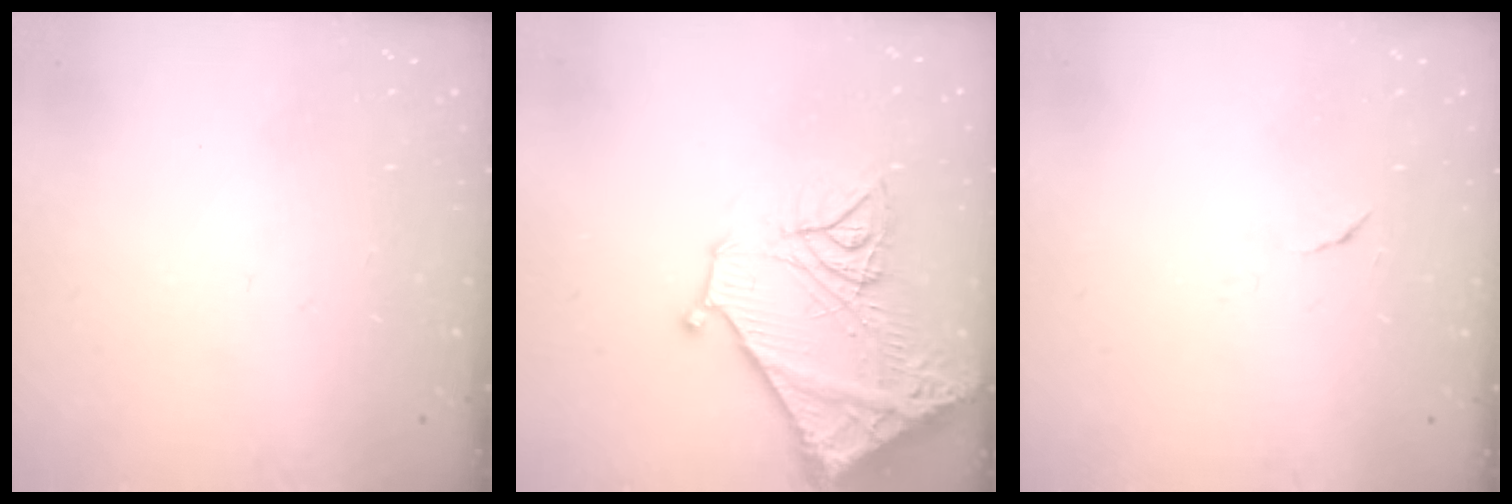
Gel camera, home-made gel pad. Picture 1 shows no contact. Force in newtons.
{"total": 22.0, "press": 21.8, "slide": 2.5}
{"total": 3.9, "press": 3.9, "slide": 0.4}